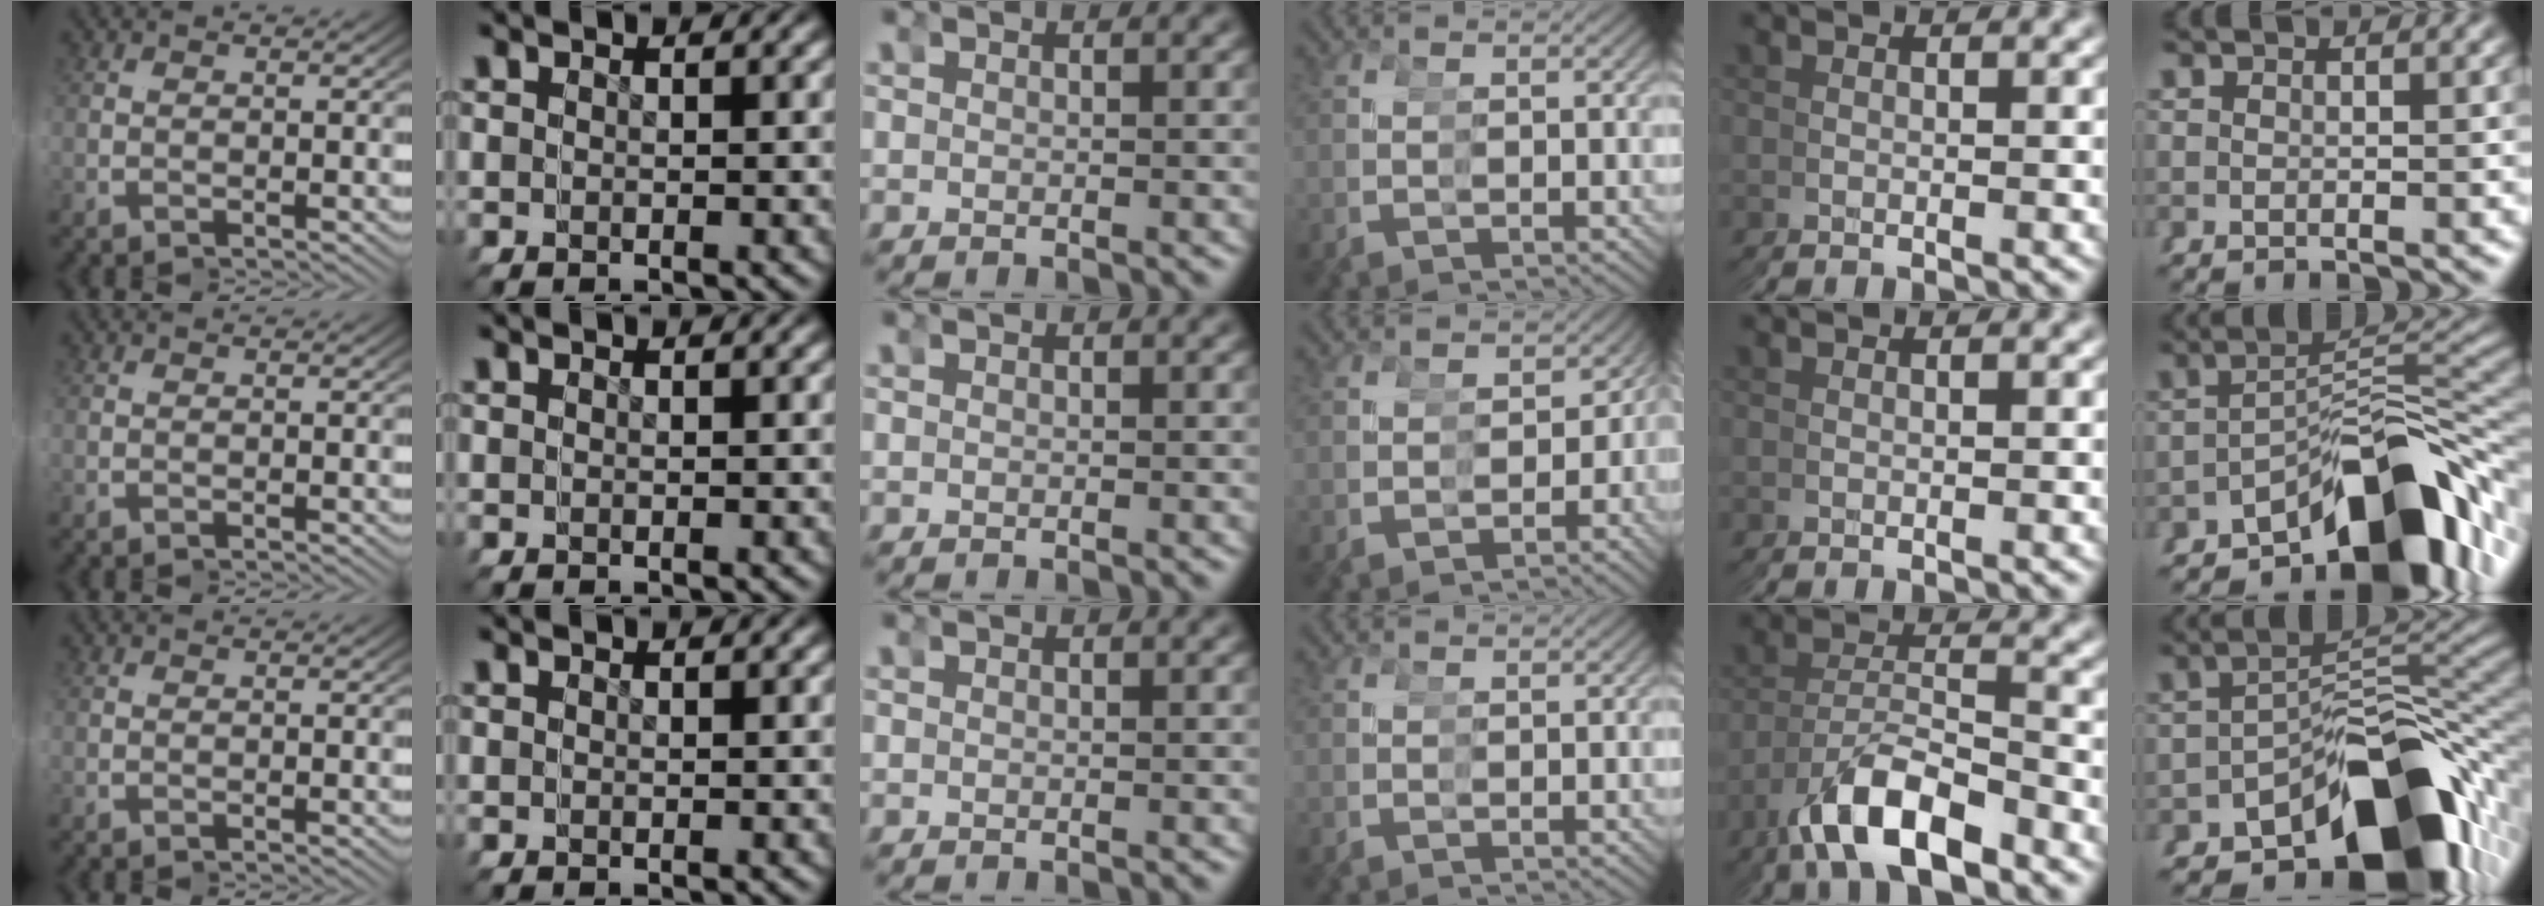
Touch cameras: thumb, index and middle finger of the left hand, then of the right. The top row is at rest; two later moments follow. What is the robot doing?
{"motion": "grasp_and_lifting", "object": "tape"}